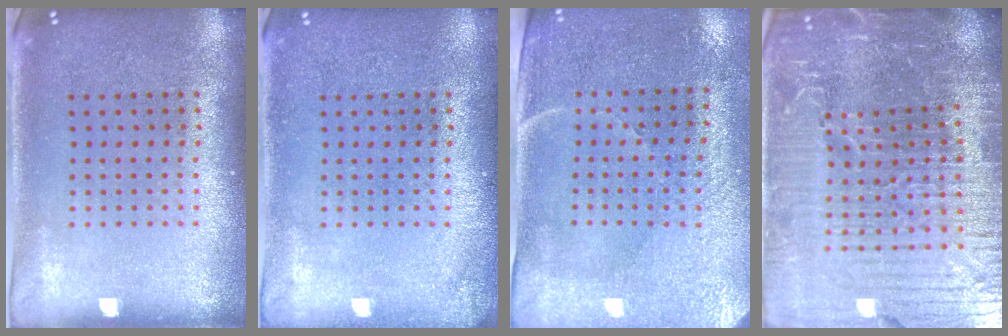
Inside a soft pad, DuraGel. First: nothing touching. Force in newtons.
{"total": 0.9, "press": 0.9, "slide": 0.1}
{"total": 3.2, "press": 2.9, "slide": 1.3}
{"total": 7.1, "press": 6.2, "slide": 3.6}